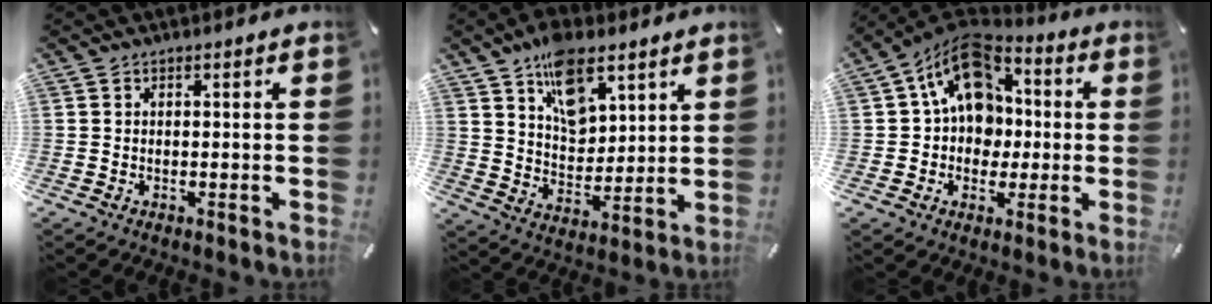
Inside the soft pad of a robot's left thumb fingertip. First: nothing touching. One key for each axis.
{"total": 10.0, "fx": 5.2, "fy": 7.9, "fz": 3.4, "tx": -0.041, "ty": -0.025, "tz": 0.095}
{"total": 15.1, "fx": 3.4, "fy": 11.9, "fz": 8.6, "tx": -0.148, "ty": -0.013, "tz": 0.067}